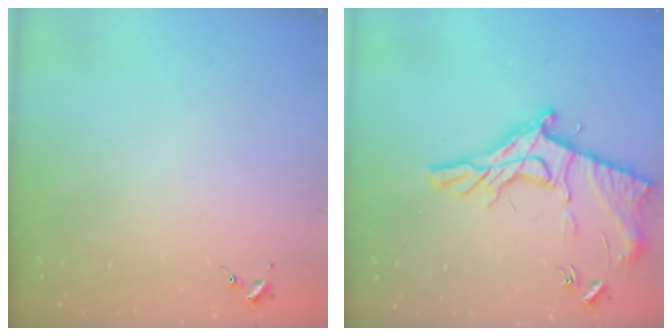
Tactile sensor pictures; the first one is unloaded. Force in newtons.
{"total": 17.4, "press": 17.3, "slide": 0.9}